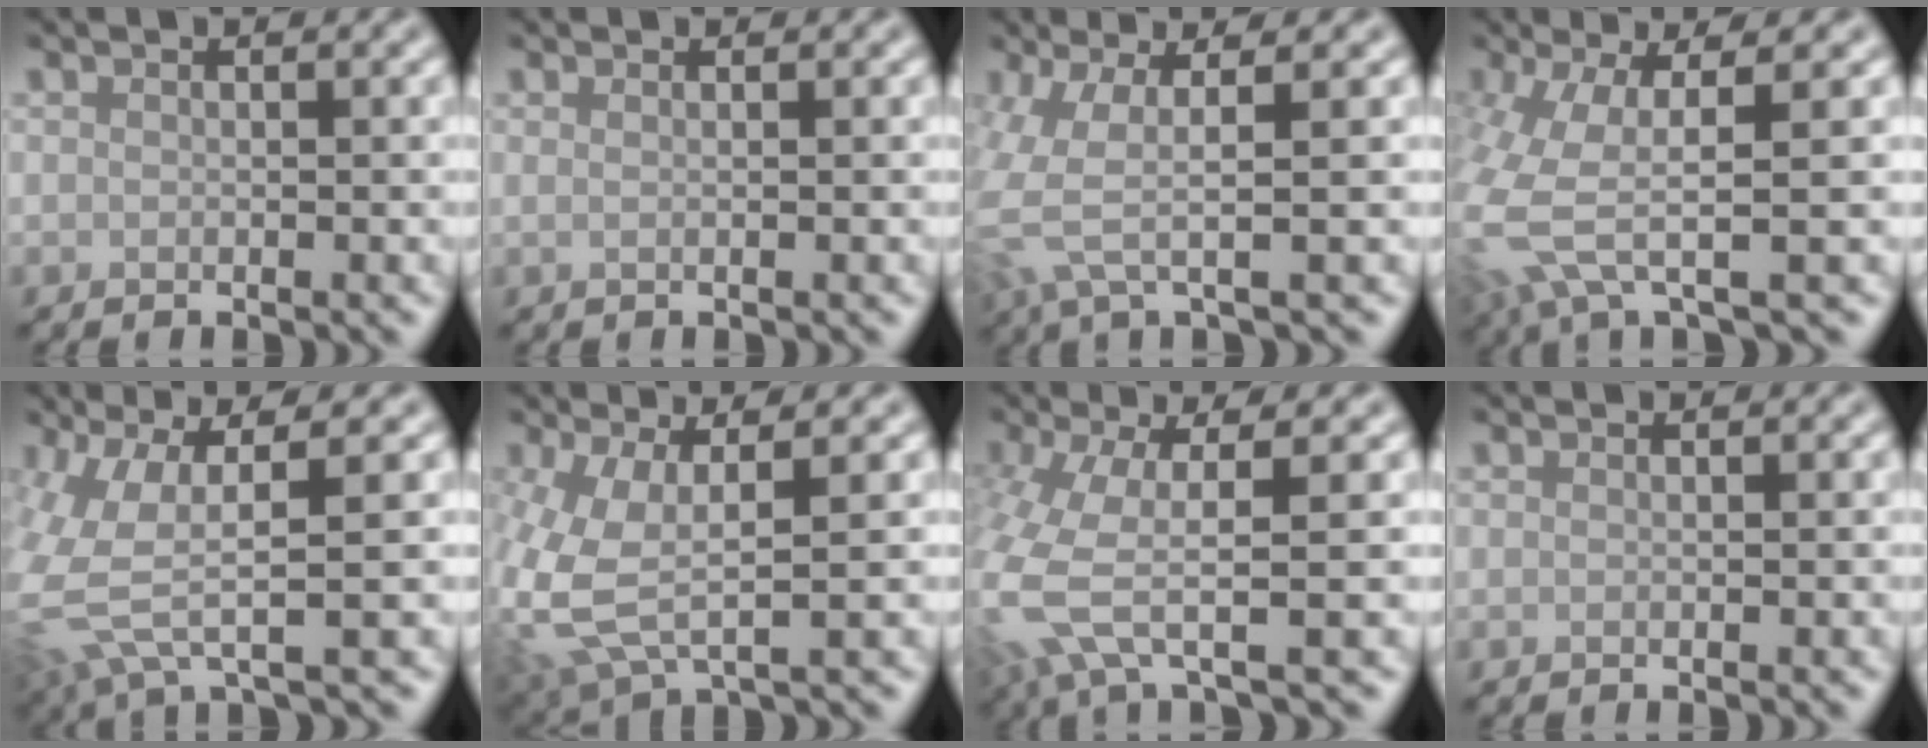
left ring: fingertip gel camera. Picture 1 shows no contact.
{"total": 1.2, "force": [0.3, 0.6, 1.0], "torque": [-0.010, -0.002, -0.006]}
{"total": 4.2, "force": [-0.1, 0.8, 4.1], "torque": [-0.101, -0.007, -0.005]}
{"total": 6.6, "force": [-1.2, 1.8, 6.3], "torque": [-0.156, -0.008, -0.026]}
{"total": 6.2, "force": [0.3, 1.7, 6.0], "torque": [-0.142, -0.006, 0.009]}
{"total": 6.4, "force": [-0.3, 2.6, 5.9], "torque": [-0.148, -0.004, -0.006]}
{"total": 7.3, "force": [-1.7, 1.9, 6.8], "torque": [-0.169, -0.006, -0.041]}
{"total": 0.0}